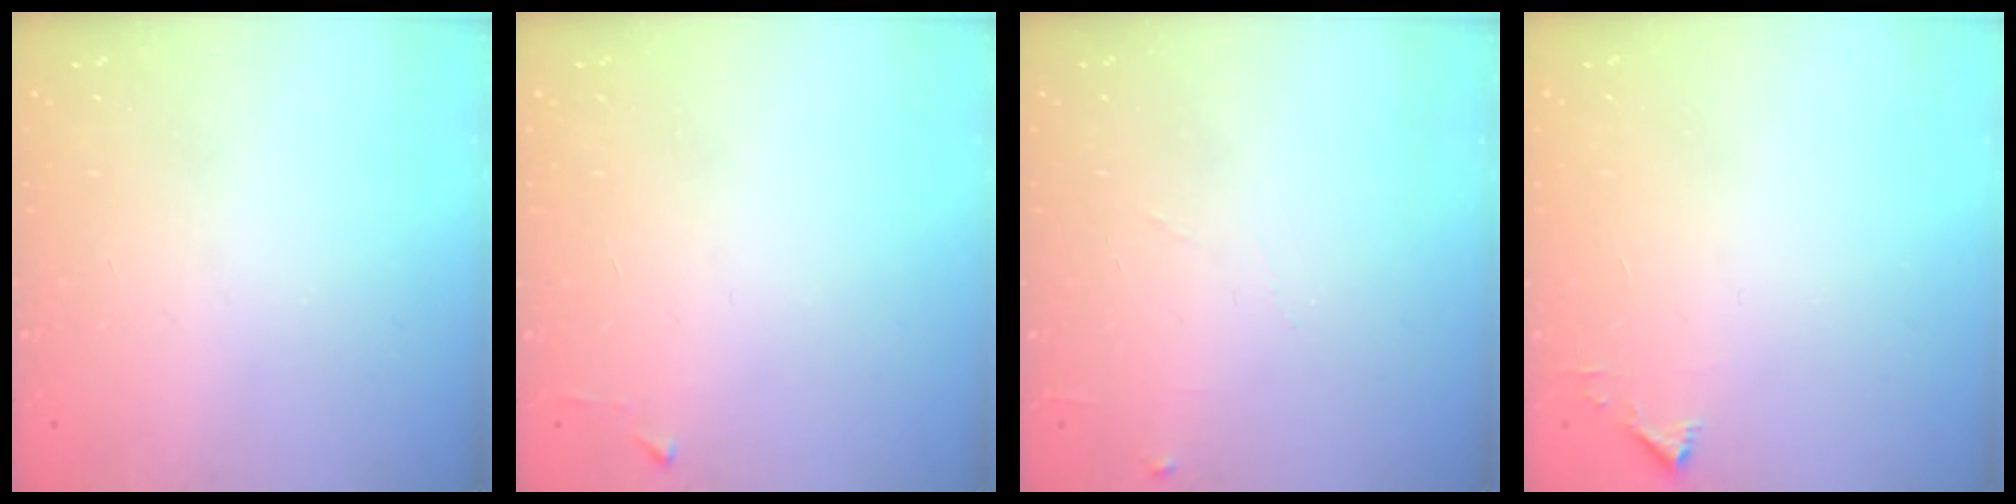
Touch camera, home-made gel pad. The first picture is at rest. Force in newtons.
{"total": 2.4, "press": 2.4, "slide": 0.3}
{"total": 4.6, "press": 4.6, "slide": 0.6}
{"total": 2.3, "press": 2.3, "slide": 0.2}